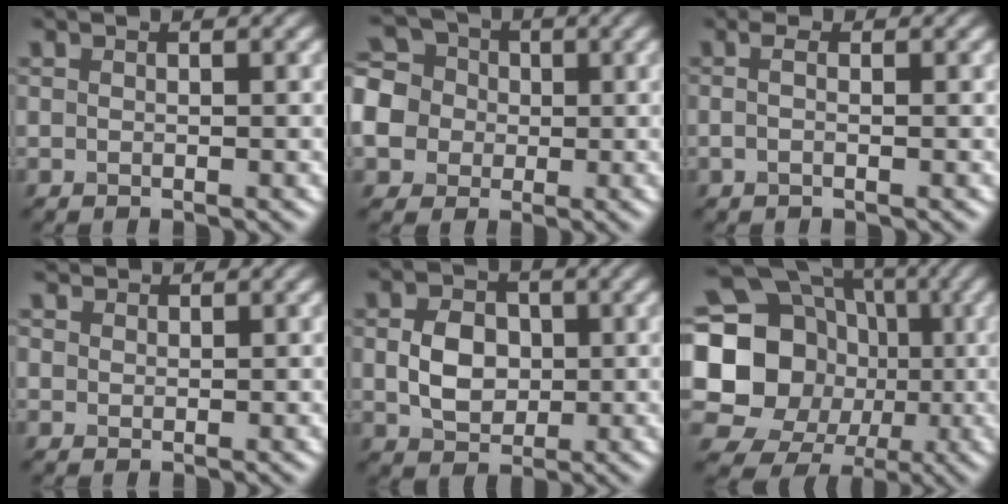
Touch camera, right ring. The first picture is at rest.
{"total": 9.2, "force": [-1.4, 8.3, 3.5], "torque": [-0.097, 0.007, -0.054]}
{"total": 1.1, "force": [0.0, 0.4, 1.0], "torque": [-0.023, -0.002, -0.008]}
{"total": 1.5, "force": [1.1, 0.9, 0.3], "torque": [-0.011, -0.003, 0.021]}
{"total": 4.1, "force": [0.2, 3.1, 2.7], "torque": [-0.056, -0.001, 0.000]}
{"total": 20.7, "force": [-0.2, 18.6, 9.0], "torque": [-0.175, 0.018, -0.049]}